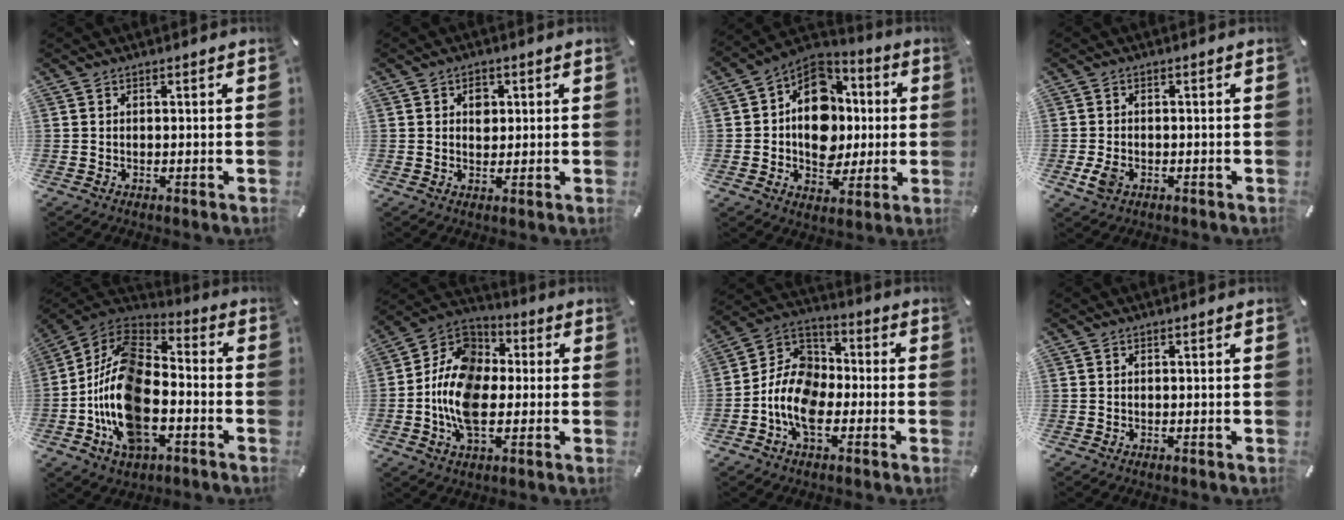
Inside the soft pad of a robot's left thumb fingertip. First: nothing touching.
{"total": 3.7, "force": [0.9, 2.9, 2.1], "torque": [-0.013, -0.006, 0.006]}
{"total": 15.2, "force": [-0.5, 12.5, 8.6], "torque": [-0.130, 0.006, -0.003]}
{"total": 3.6, "force": [-1.3, 2.3, 2.4], "torque": [-0.060, -0.002, -0.025]}
{"total": 19.9, "force": [-7.0, 11.4, 14.7], "torque": [-0.315, 0.023, -0.125]}
{"total": 14.1, "force": [-3.3, 9.6, 9.8], "torque": [-0.231, 0.013, -0.065]}
{"total": 11.4, "force": [-4.9, 7.6, 6.9], "torque": [-0.158, 0.014, -0.095]}
{"total": 0.0}